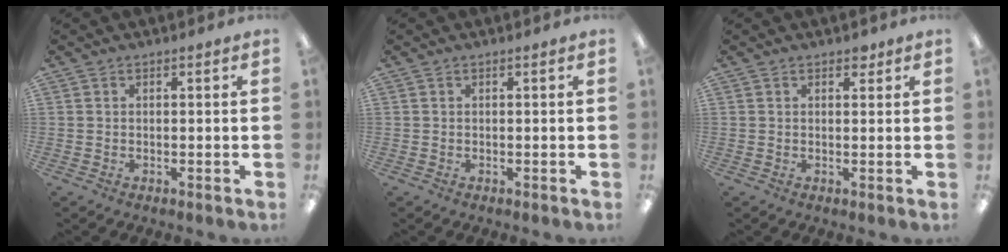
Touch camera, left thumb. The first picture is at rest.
{"total": 0.0}
{"total": 1.8, "force": [1.3, 1.1, 0.7], "torque": [0.002, -0.004, 0.020]}